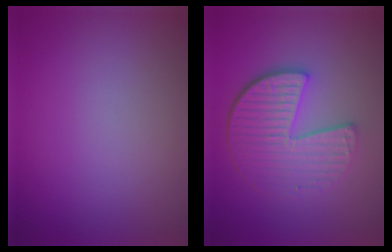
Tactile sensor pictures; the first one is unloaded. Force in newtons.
{"total": 5.4, "press": 4.1, "slide": 3.6}